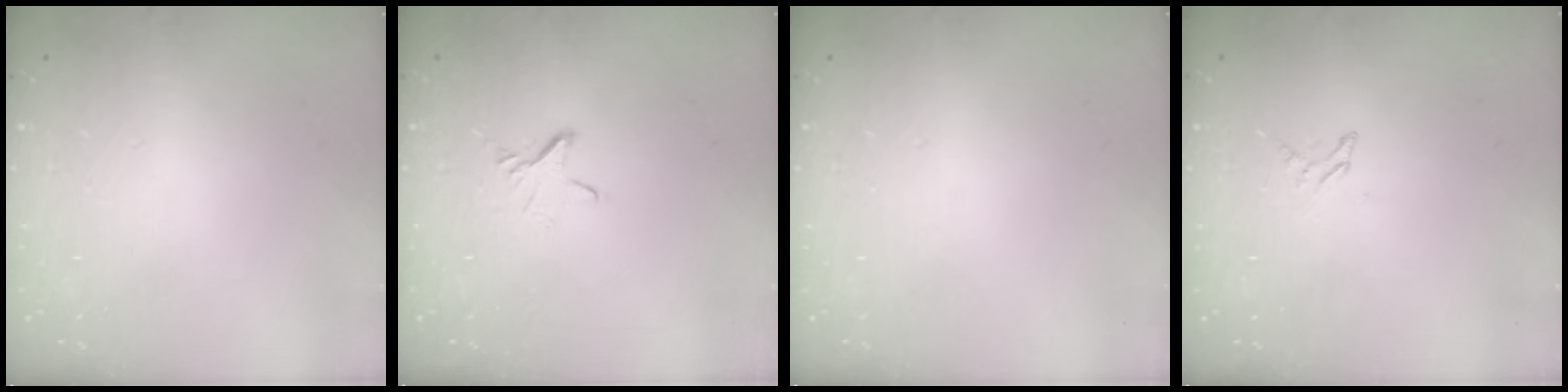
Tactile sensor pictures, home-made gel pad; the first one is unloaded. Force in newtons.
{"total": 4.0, "press": 4.0, "slide": 0.2}
{"total": 0.0}
{"total": 2.9, "press": 2.9, "slide": 0.3}